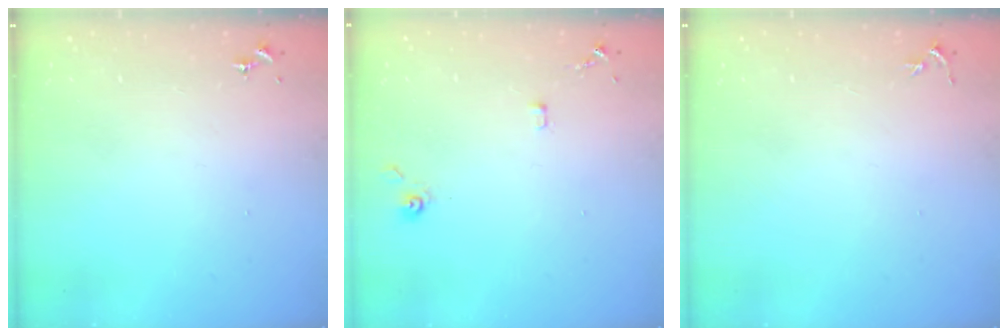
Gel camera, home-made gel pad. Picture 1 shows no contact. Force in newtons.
{"total": 6.5, "press": 6.4, "slide": 0.6}
{"total": 3.3, "press": 3.2, "slide": 0.4}